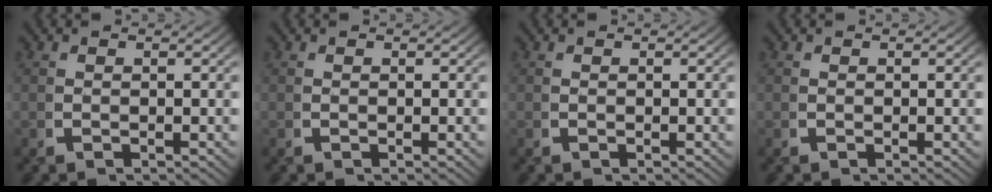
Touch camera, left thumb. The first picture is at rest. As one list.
[{"total": 0.0}, {"total": 0.0}, {"total": 0.0}]